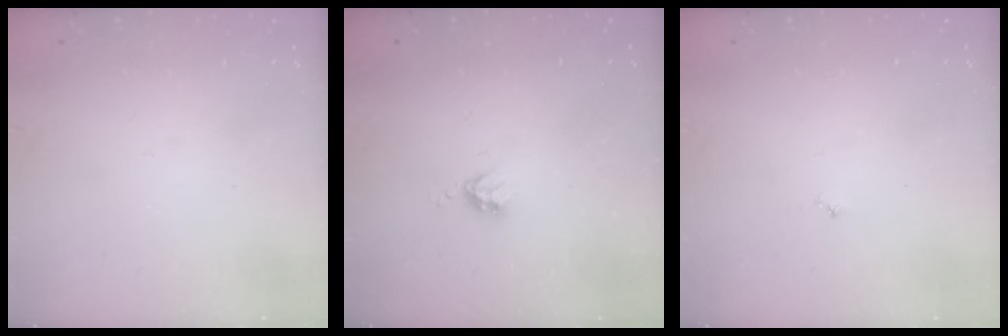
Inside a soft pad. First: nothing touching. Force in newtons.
{"total": 3.6, "press": 3.6, "slide": 0.4}
{"total": 3.0, "press": 2.9, "slide": 0.3}